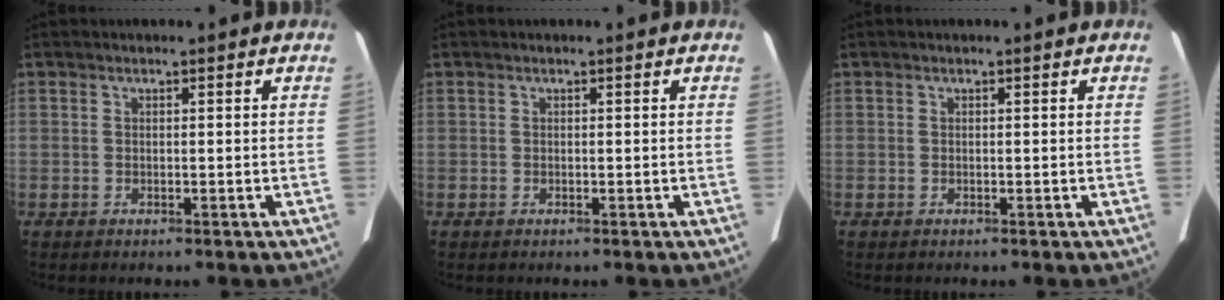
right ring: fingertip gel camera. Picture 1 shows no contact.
{"total": 0.0}
{"total": 0.0}